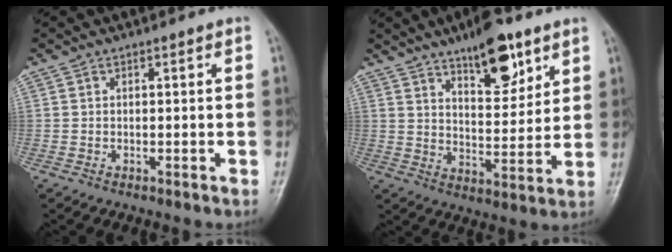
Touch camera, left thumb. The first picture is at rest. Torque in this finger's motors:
{"motor_torque": [0.34, 0.23, 0.17, -0.07, 0.07]}